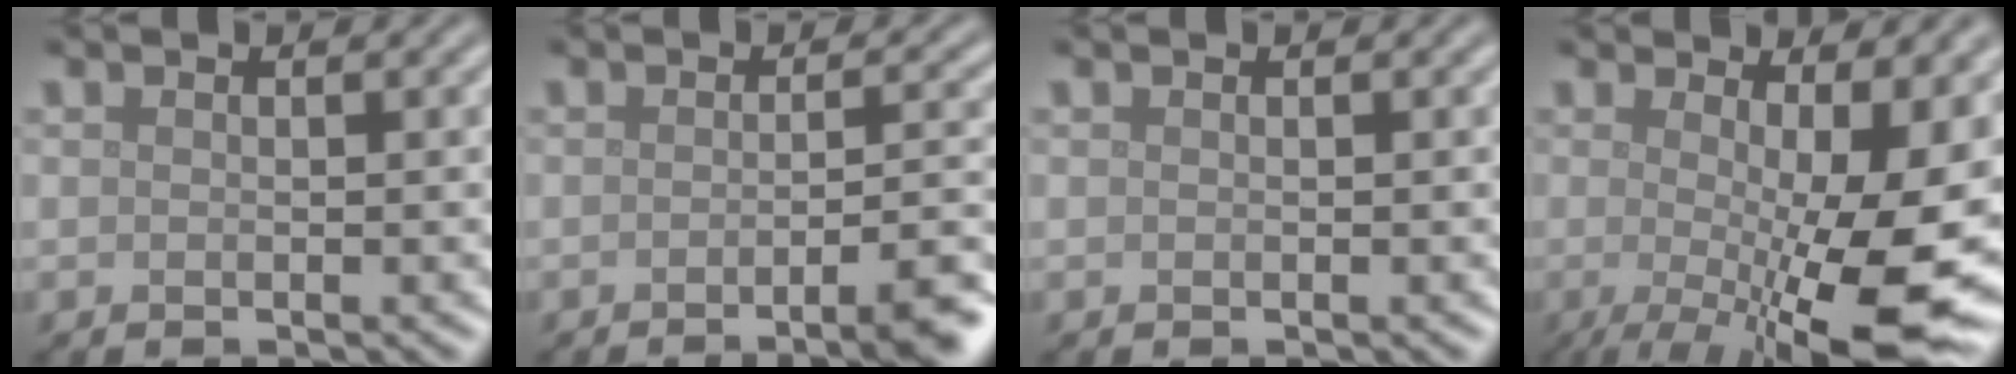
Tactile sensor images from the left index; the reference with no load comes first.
{"total": 4.9, "force": [-2.5, 0.9, 4.1], "torque": [-0.046, 0.001, -0.043]}
{"total": 0.0}
{"total": 15.5, "force": [-1.8, 4.6, 14.7], "torque": [-0.177, -0.007, -0.016]}